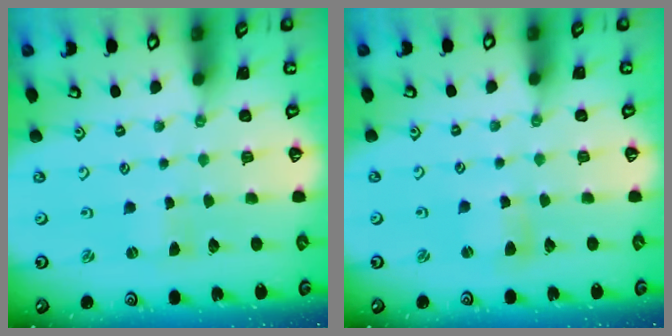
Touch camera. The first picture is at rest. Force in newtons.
{"total": 2.8, "press": 2.8, "slide": 0.3}